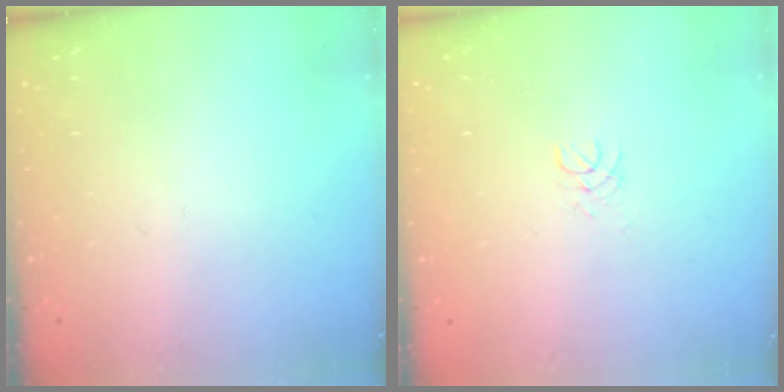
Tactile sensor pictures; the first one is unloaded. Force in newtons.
{"total": 1.3, "press": 1.3, "slide": 0.1}